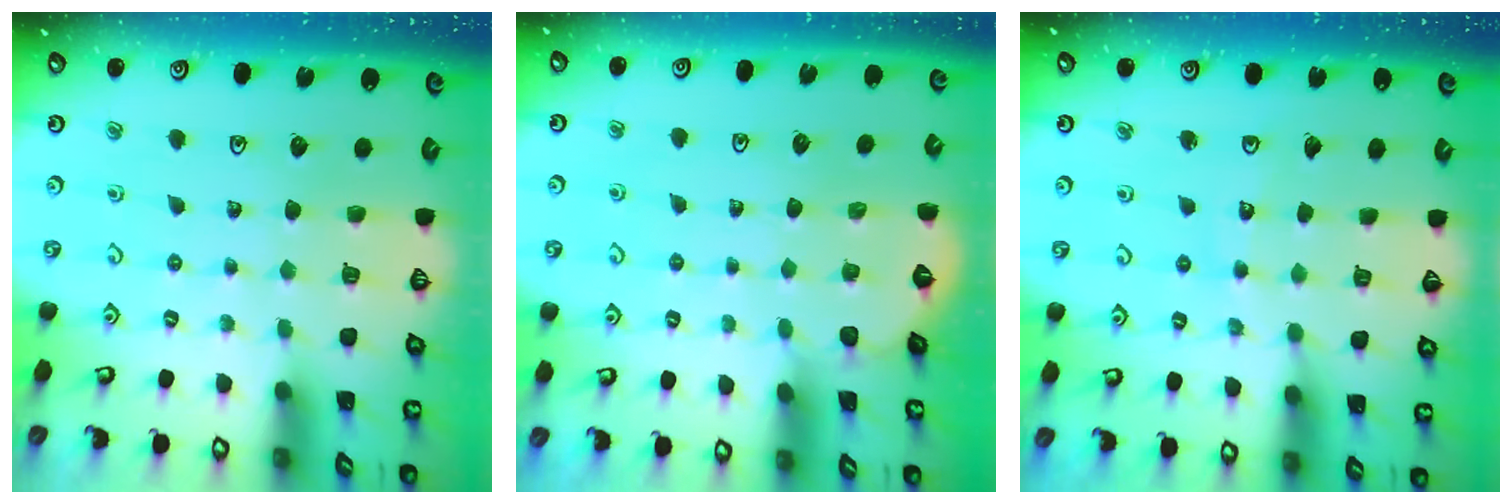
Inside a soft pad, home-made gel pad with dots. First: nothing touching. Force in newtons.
{"total": 1.8, "press": 1.8, "slide": 0.2}
{"total": 7.1, "press": 7.0, "slide": 0.8}